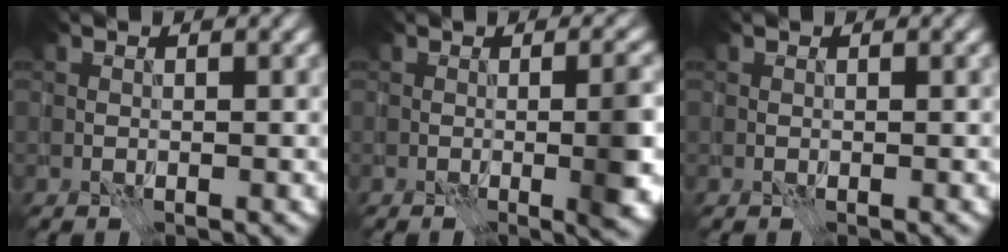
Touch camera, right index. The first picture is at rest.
{"total": 5.1, "force": [-0.6, 1.3, 4.9], "torque": [-0.063, 0.003, -0.011]}
{"total": 0.0}